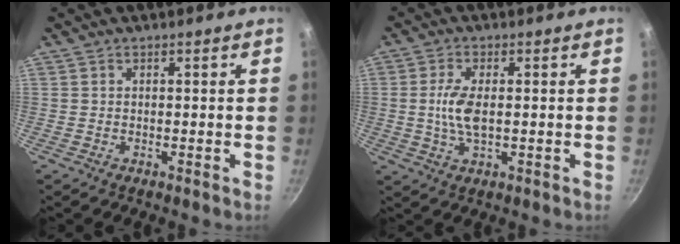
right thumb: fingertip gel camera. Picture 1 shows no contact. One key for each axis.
{"total": 6.2, "fx": 0.0, "fy": 2.8, "fz": 5.6, "tx": -0.120, "ty": -0.001, "tz": -0.002}